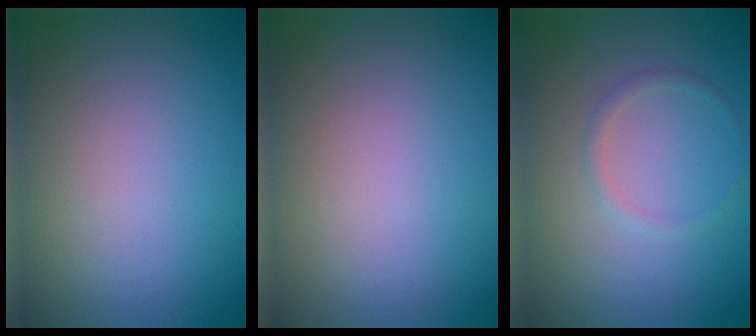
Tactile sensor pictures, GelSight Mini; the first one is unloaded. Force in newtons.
{"total": 0.0}
{"total": 1.0, "press": 1.0, "slide": 0.1}